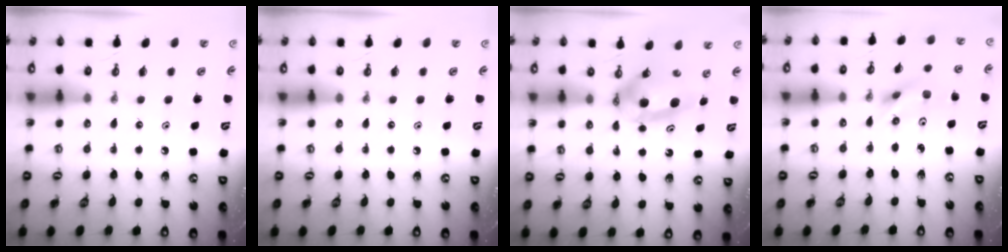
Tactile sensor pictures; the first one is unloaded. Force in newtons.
{"total": 0.0}
{"total": 8.0, "press": 5.1, "slide": 6.1}
{"total": 5.5, "press": 3.6, "slide": 4.2}